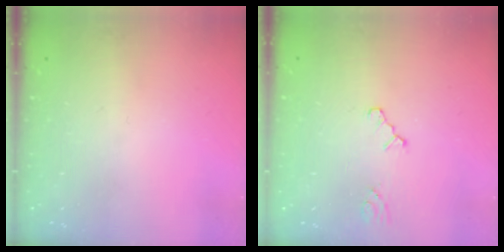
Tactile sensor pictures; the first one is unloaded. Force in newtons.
{"total": 1.6, "press": 1.6, "slide": 0.3}